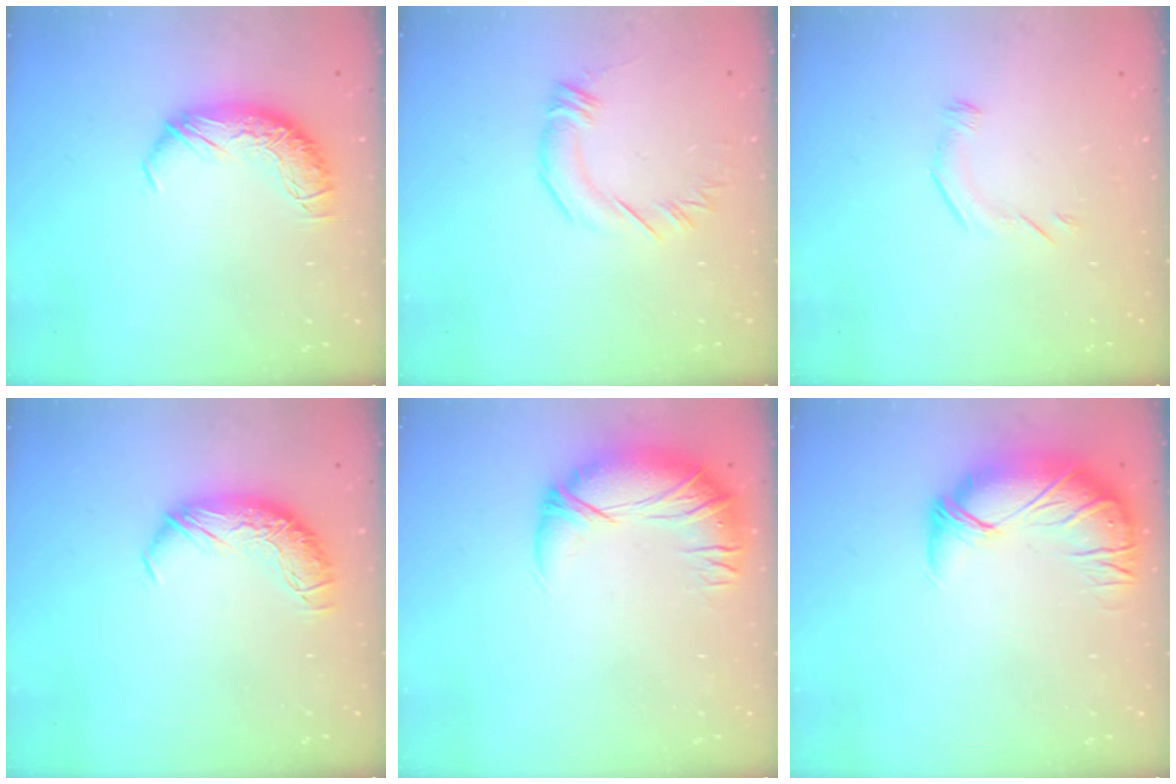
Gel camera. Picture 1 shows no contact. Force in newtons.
{"total": 2.5, "press": 2.4, "slide": 0.3}
{"total": 4.7, "press": 4.6, "slide": 0.9}
{"total": 0.0}
{"total": 2.9, "press": 0.1, "slide": 2.9}
{"total": 2.7, "press": 0.2, "slide": 2.7}